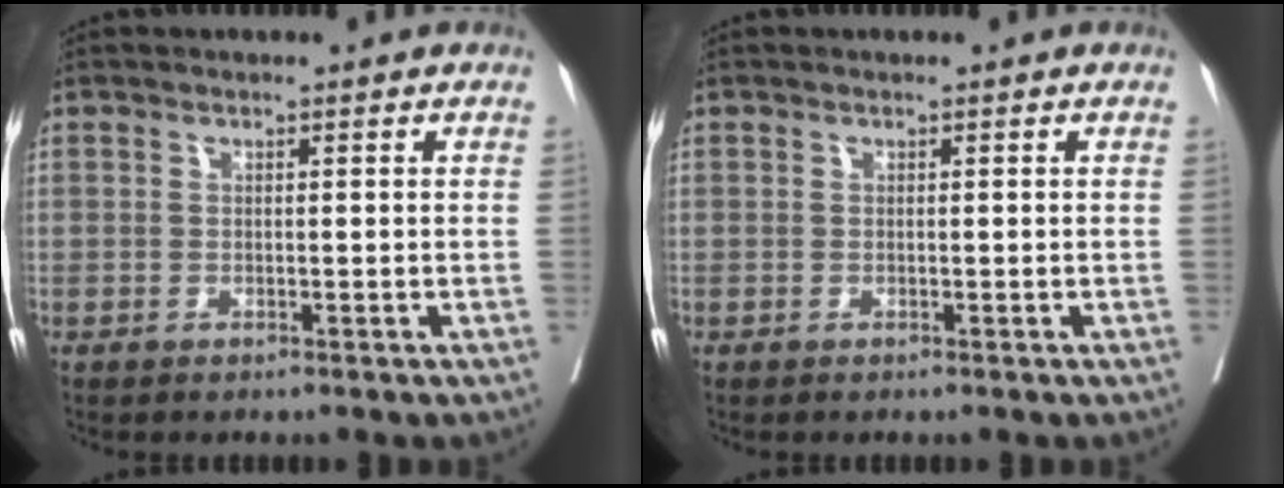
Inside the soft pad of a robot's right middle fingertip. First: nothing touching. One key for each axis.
{"total": 0.0}